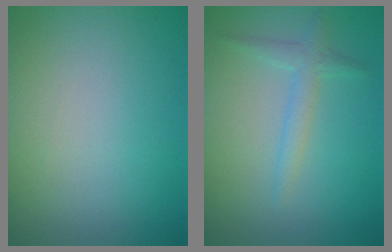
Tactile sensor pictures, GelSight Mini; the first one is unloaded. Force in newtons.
{"total": 1.8, "press": 1.7, "slide": 0.1}